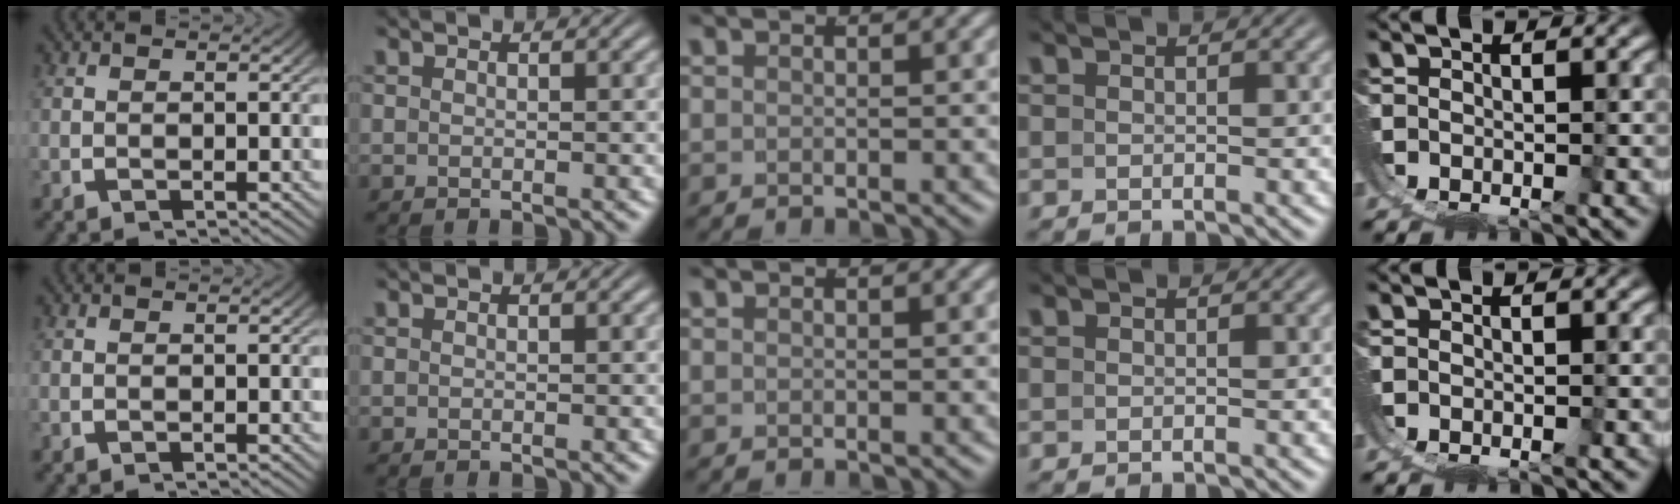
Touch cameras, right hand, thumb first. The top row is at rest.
{}